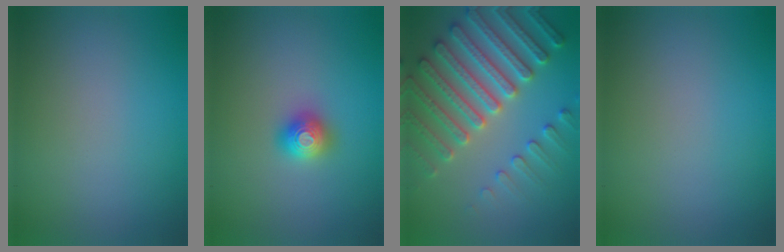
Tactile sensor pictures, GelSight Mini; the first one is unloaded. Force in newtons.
{"total": 2.0, "press": 2.0, "slide": 0.1}
{"total": 7.6, "press": 7.3, "slide": 1.9}
{"total": 0.0}